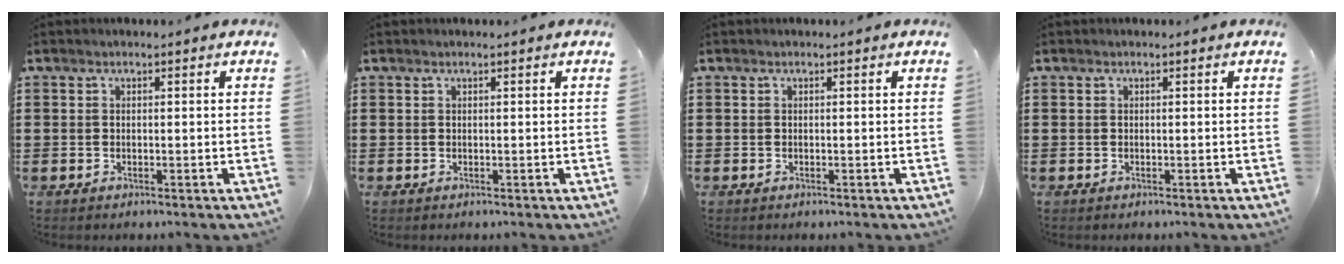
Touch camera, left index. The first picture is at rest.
{"total": 0.0}
{"total": 0.0}
{"total": 0.0}